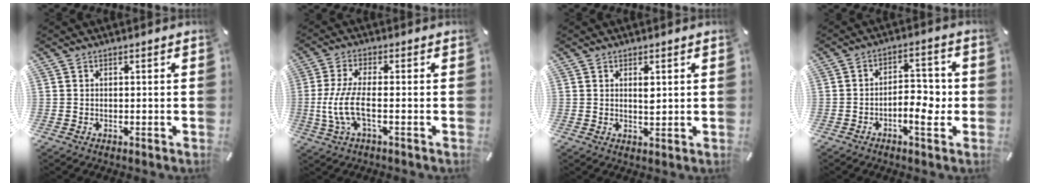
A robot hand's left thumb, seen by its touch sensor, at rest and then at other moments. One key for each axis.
{"total": 8.5, "fx": -1.5, "fy": 2.7, "fz": 8.0, "tx": -0.174, "ty": -0.016, "tz": -0.028}
{"total": 2.3, "fx": 0.9, "fy": 0.9, "fz": 1.9, "tx": -0.033, "ty": -0.001, "tz": 0.014}
{"total": 7.2, "fx": -2.5, "fy": 3.5, "fz": 5.7, "tx": -0.084, "ty": 0.014, "tz": -0.044}